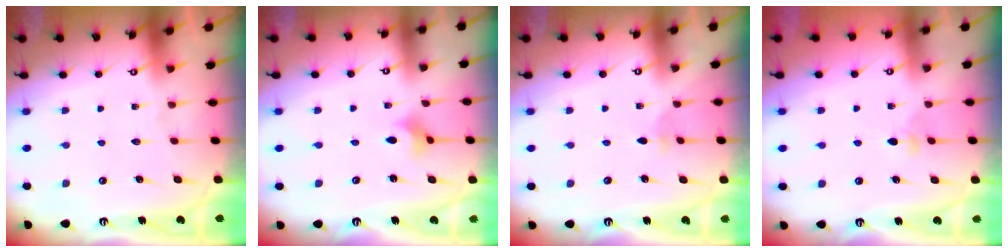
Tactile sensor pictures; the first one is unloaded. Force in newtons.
{"total": 2.2, "press": 2.2, "slide": 0.2}
{"total": 1.8, "press": 1.8, "slide": 0.3}
{"total": 2.5, "press": 2.4, "slide": 0.6}